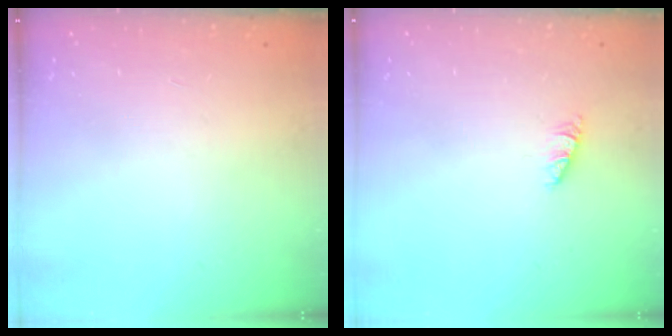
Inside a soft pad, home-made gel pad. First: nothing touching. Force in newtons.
{"total": 0.7, "press": 0.7, "slide": 0.1}